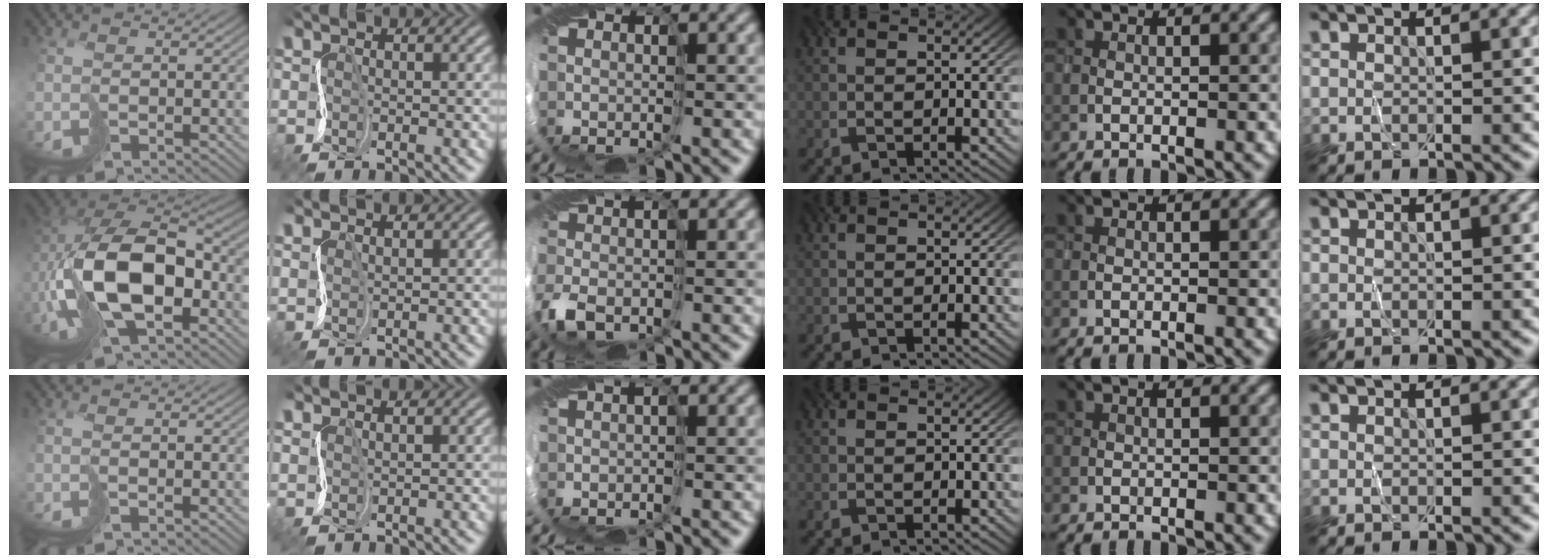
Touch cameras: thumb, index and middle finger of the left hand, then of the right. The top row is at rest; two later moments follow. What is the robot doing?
{"motion": "cut", "object": "receipt paper"}